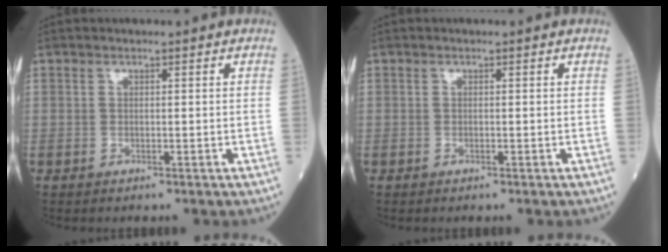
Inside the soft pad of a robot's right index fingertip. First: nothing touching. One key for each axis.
{"total": 0.0}